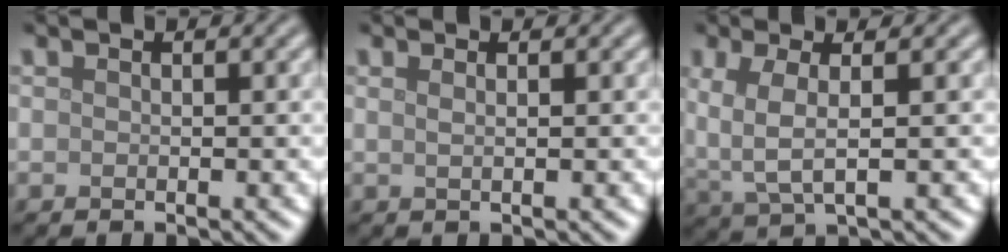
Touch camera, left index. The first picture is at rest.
{"total": 1.4, "force": [0.7, 0.7, 1.0], "torque": [-0.006, -0.002, -0.001]}
{"total": 3.4, "force": [0.6, 1.1, 3.1], "torque": [-0.074, -0.006, 0.013]}